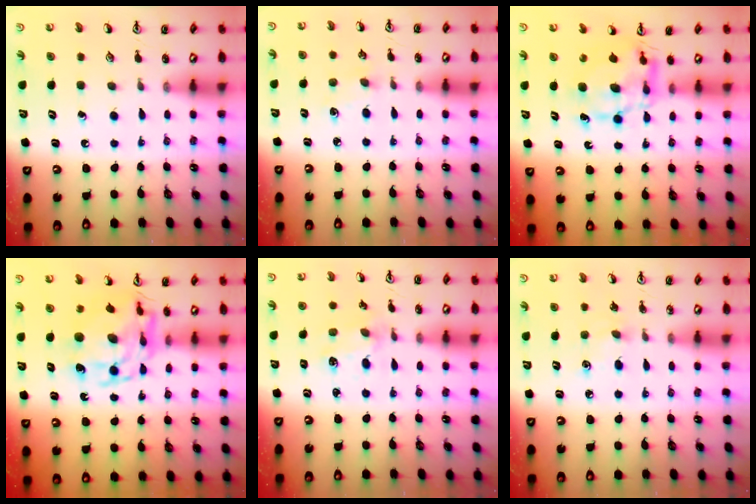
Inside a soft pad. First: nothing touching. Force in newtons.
{"total": 1.9, "press": 1.8, "slide": 0.3}
{"total": 6.8, "press": 6.8, "slide": 0.0}
{"total": 12.7, "press": 12.6, "slide": 1.6}
{"total": 1.2, "press": 1.2, "slide": 0.3}
{"total": 5.2, "press": 5.2, "slide": 0.7}